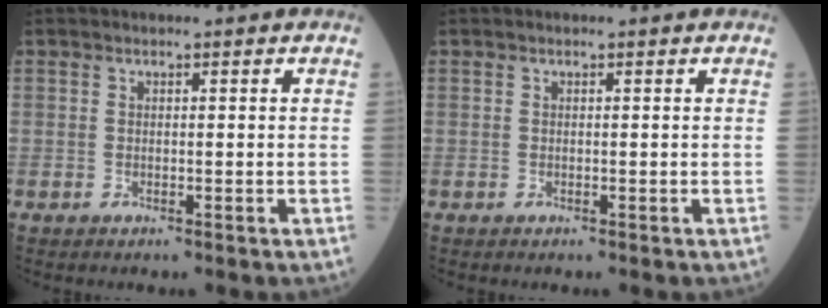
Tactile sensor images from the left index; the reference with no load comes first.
{"total": 0.0}